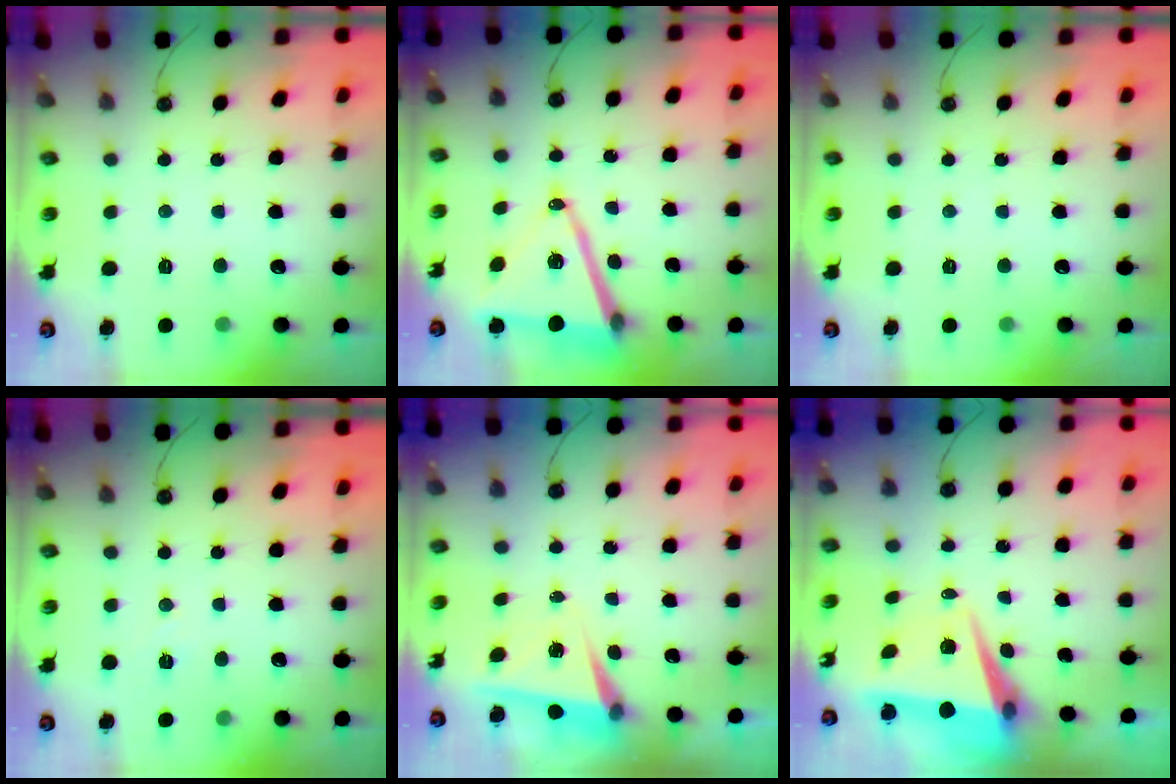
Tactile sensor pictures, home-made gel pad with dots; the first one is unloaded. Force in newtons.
{"total": 16.1, "press": 15.6, "slide": 3.7}
{"total": 0.0}
{"total": 6.0, "press": 4.0, "slide": 4.5}
{"total": 5.6, "press": 4.8, "slide": 2.7}
{"total": 7.4, "press": 6.5, "slide": 3.5}